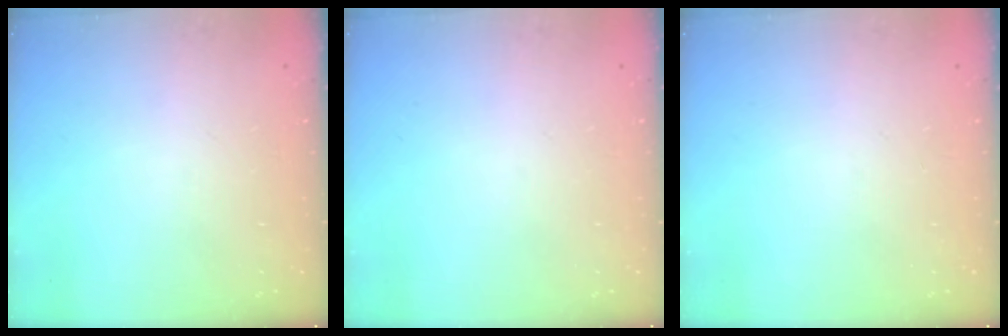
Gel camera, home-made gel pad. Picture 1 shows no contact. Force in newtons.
{"total": 0.0}
{"total": 0.0}